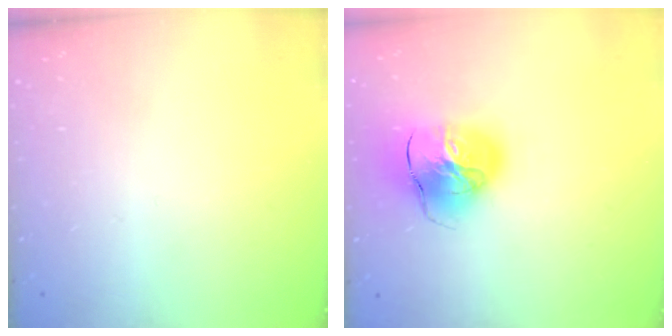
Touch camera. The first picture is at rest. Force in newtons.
{"total": 14.1, "press": 14.0, "slide": 2.0}